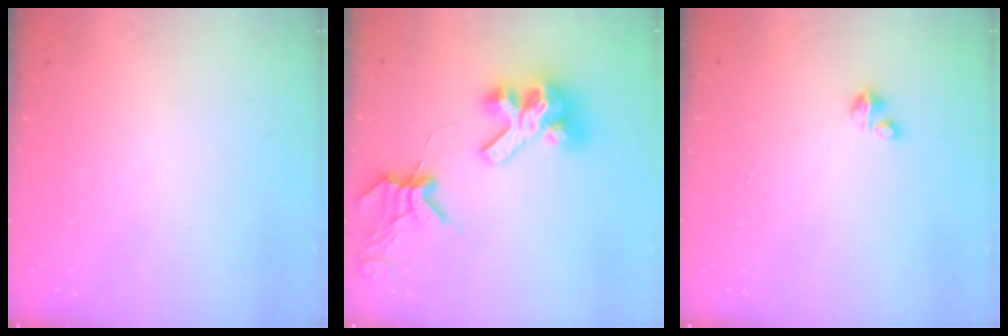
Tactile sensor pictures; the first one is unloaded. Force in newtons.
{"total": 14.1, "press": 14.0, "slide": 1.7}
{"total": 0.9, "press": 0.9, "slide": 0.2}